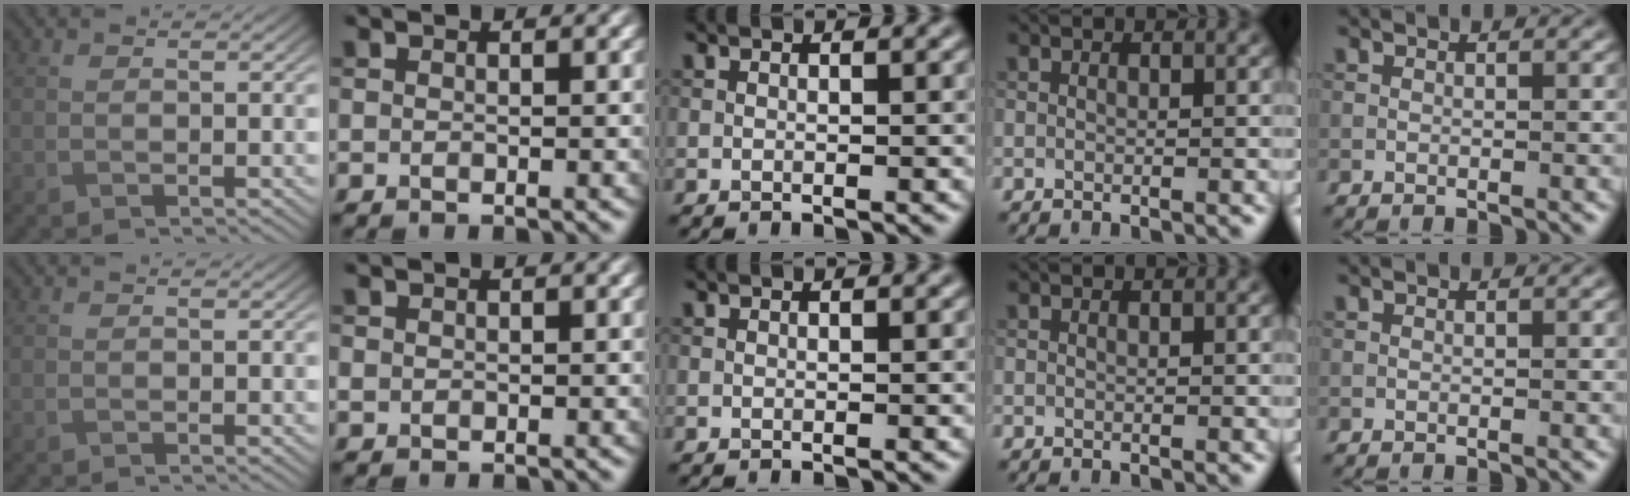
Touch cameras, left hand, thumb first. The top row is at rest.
{"index": {"total": 0.6, "force": [0.1, 0.5, 0.1], "torque": [0.000, 0.000, 0.001]}}